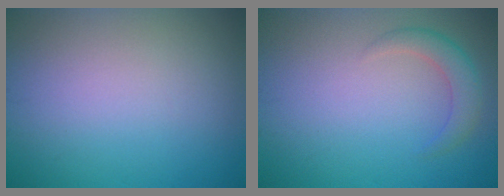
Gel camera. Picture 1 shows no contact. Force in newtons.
{"total": 2.4, "press": 2.4, "slide": 0.1}